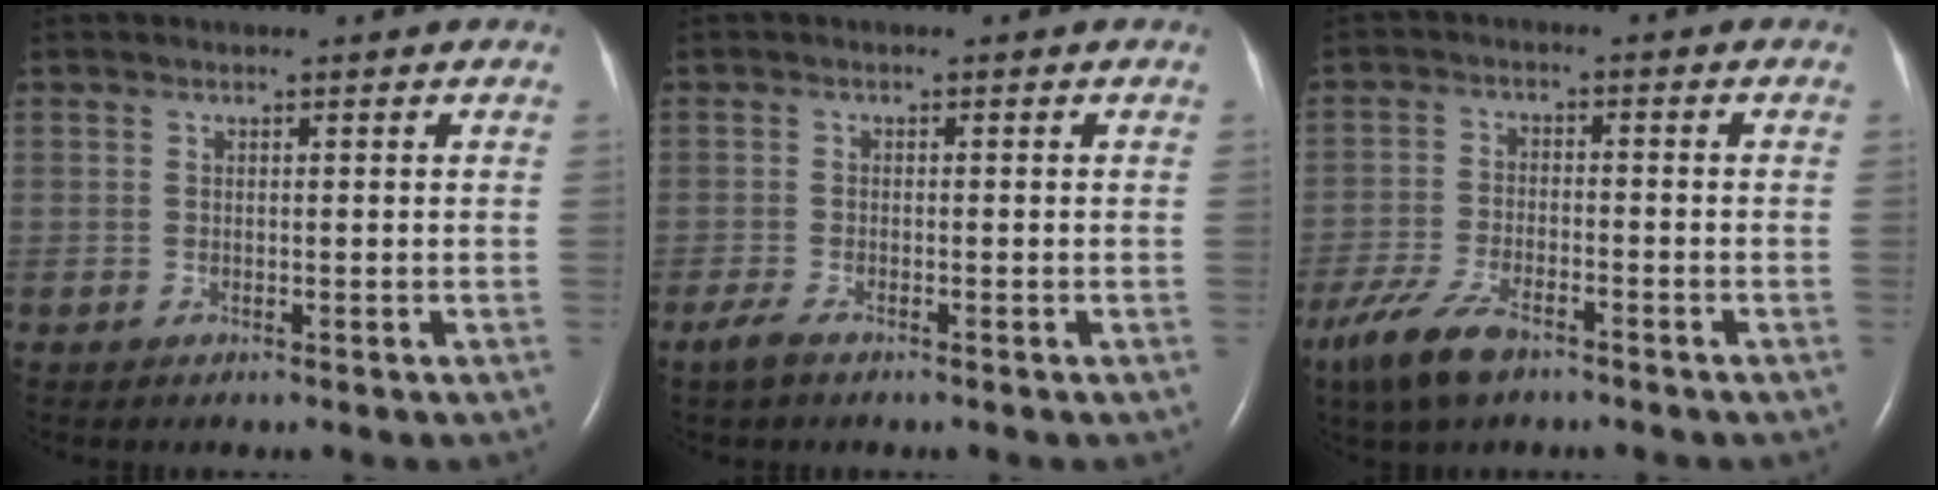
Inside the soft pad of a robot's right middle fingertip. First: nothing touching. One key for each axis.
{"total": 2.1, "fx": -1.5, "fy": 0.4, "fz": 1.3, "tx": -0.039, "ty": -0.006, "tz": -0.031}
{"total": 7.8, "fx": -5.5, "fy": 2.5, "fz": 5.0, "tx": -0.112, "ty": -0.014, "tz": -0.102}